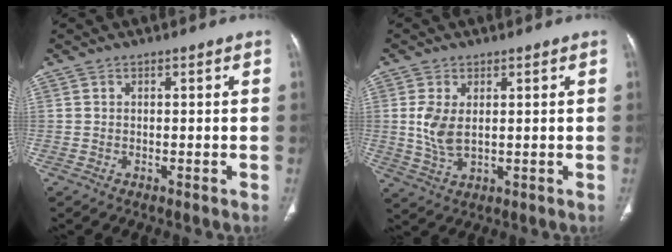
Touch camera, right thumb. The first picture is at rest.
{"total": 6.0, "force": [1.0, 3.3, 4.8], "torque": [-0.101, -0.007, 0.025]}